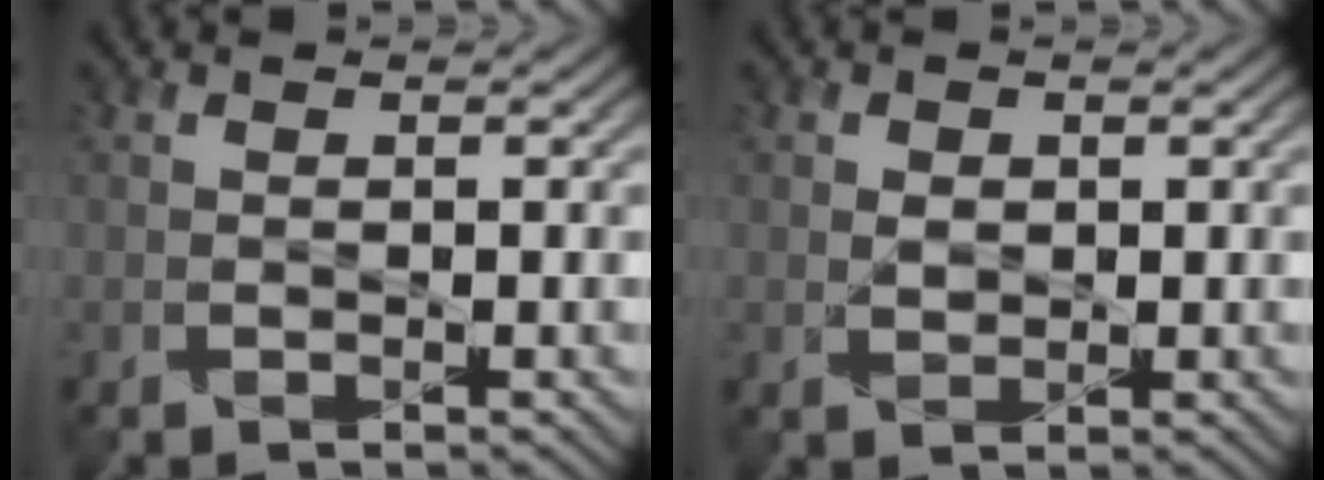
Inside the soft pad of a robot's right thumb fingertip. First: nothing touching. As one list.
[{"total": 1.4, "force": [0.4, 1.1, 0.8], "torque": [-0.019, -0.001, 0.006]}]